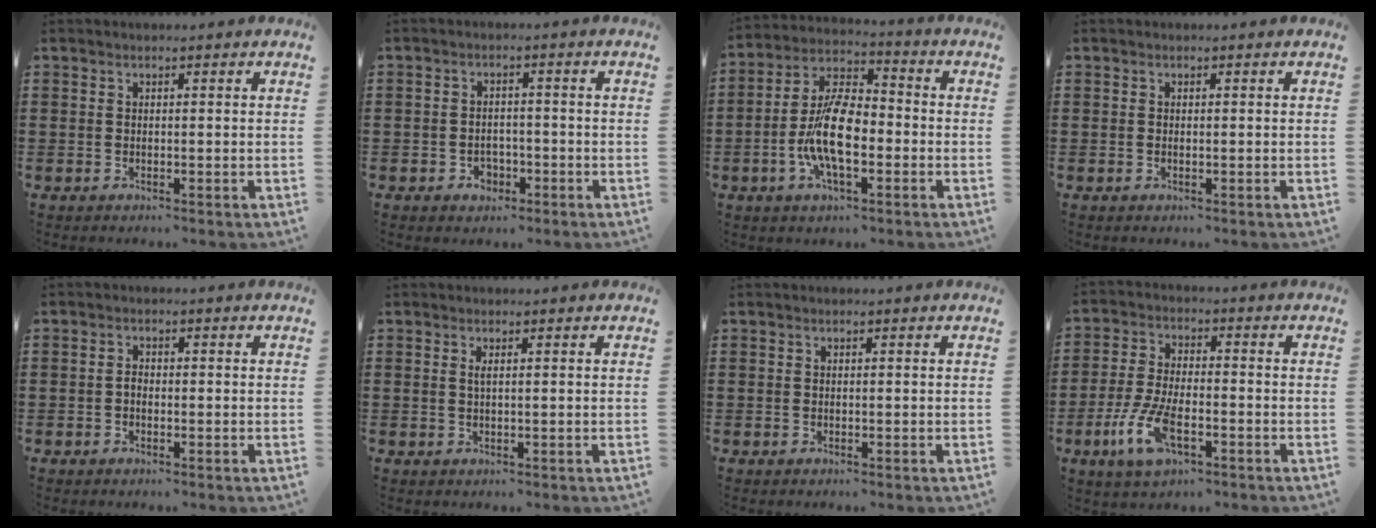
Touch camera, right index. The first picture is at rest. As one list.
[{"total": 2.3, "force": [-1.5, 1.6, 0.6], "torque": [-0.018, -0.001, -0.032]}, {"total": 10.4, "force": [-2.7, 4.6, 8.9], "torque": [-0.205, -0.006, -0.058]}, {"total": 0.0}, {"total": 1.2, "force": [-0.5, 0.7, 0.9], "torque": [-0.019, 0.000, -0.009]}, {"total": 0.9, "force": [0.2, 0.0, 0.9], "torque": [-0.017, 0.000, 0.002]}, {"total": 0.0}, {"total": 8.5, "force": [-3.7, 3.2, 6.9], "torque": [-0.166, -0.017, -0.069]}]